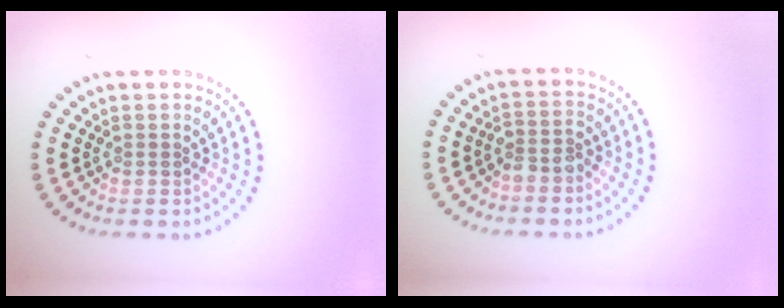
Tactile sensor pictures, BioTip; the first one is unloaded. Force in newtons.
{"total": 1.8, "press": 1.6, "slide": 1.0}